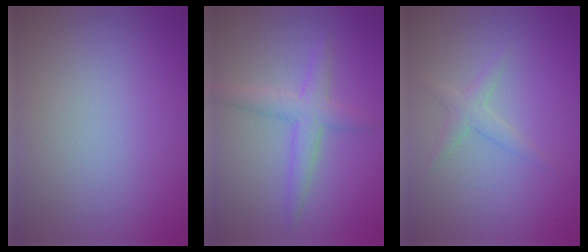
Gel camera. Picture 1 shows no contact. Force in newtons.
{"total": 2.9, "press": 2.9, "slide": 0.1}
{"total": 1.5, "press": 1.5, "slide": 0.1}